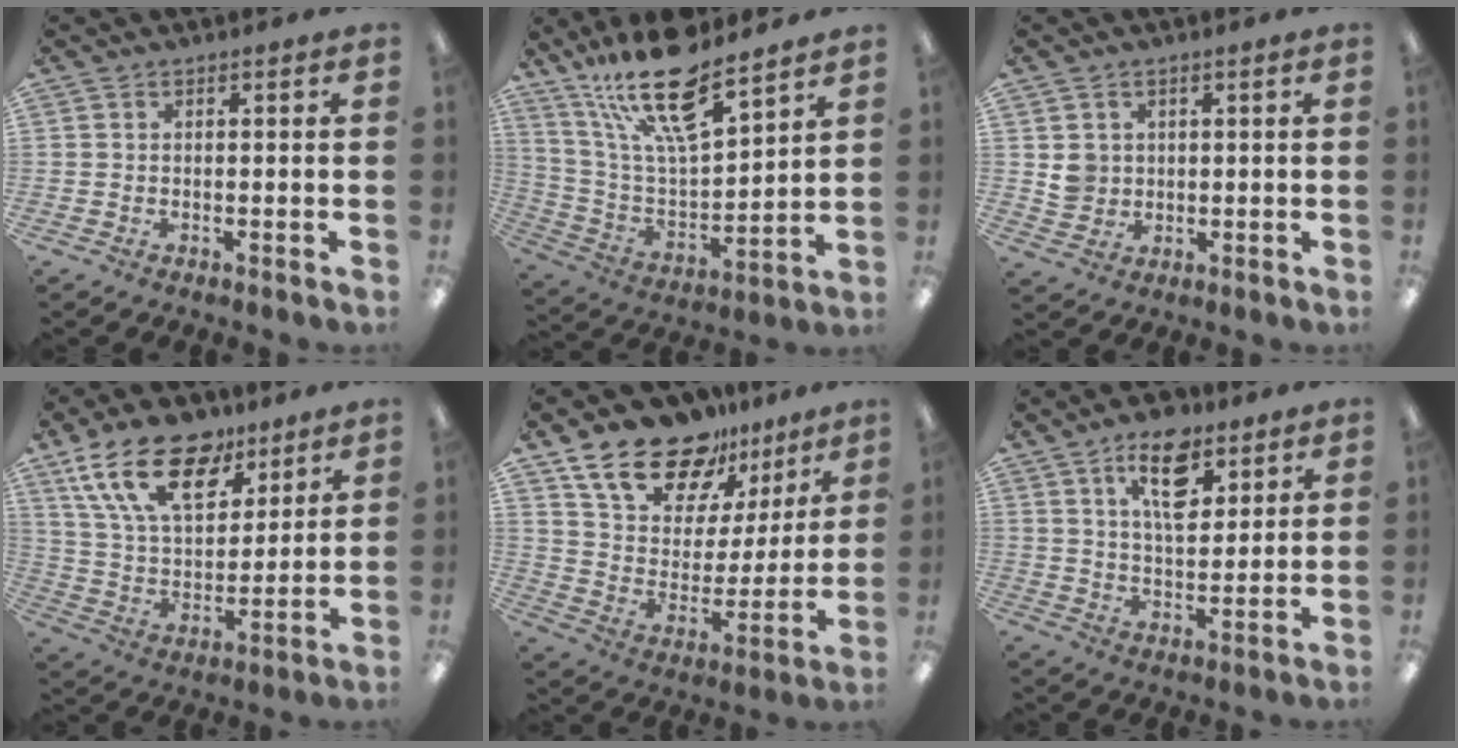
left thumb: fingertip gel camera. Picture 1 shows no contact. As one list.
[{"total": 19.7, "force": [14.6, 6.0, 11.9], "torque": [-0.222, -0.086, 0.252]}, {"total": 4.4, "force": [1.3, 4.2, 0.8], "torque": [-0.002, -0.001, 0.022]}, {"total": 20.0, "force": [12.0, 10.8, 11.8], "torque": [-0.207, -0.050, 0.218]}, {"total": 18.0, "force": [13.4, 9.7, 7.1], "torque": [-0.135, -0.087, 0.242]}, {"total": 12.8, "force": [7.2, 6.6, 8.2], "torque": [-0.114, -0.024, 0.122]}]